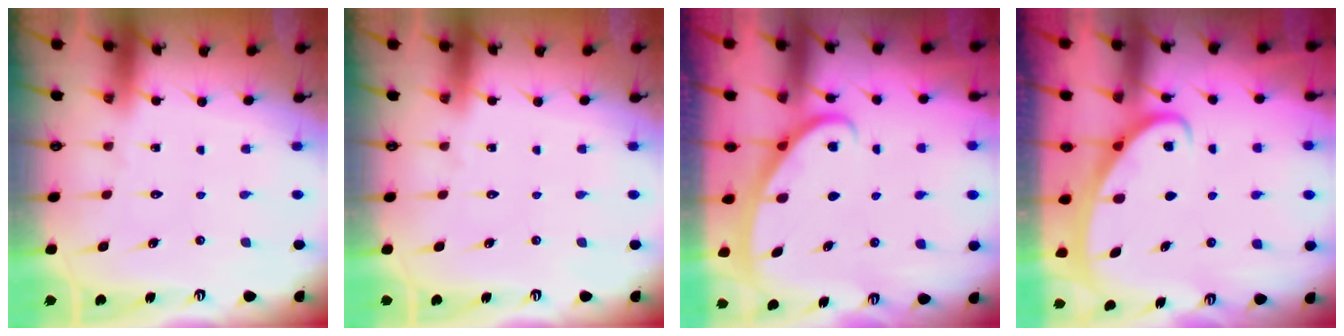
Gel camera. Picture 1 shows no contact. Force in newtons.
{"total": 0.0}
{"total": 3.1, "press": 3.1, "slide": 0.1}
{"total": 2.5, "press": 2.5, "slide": 0.4}